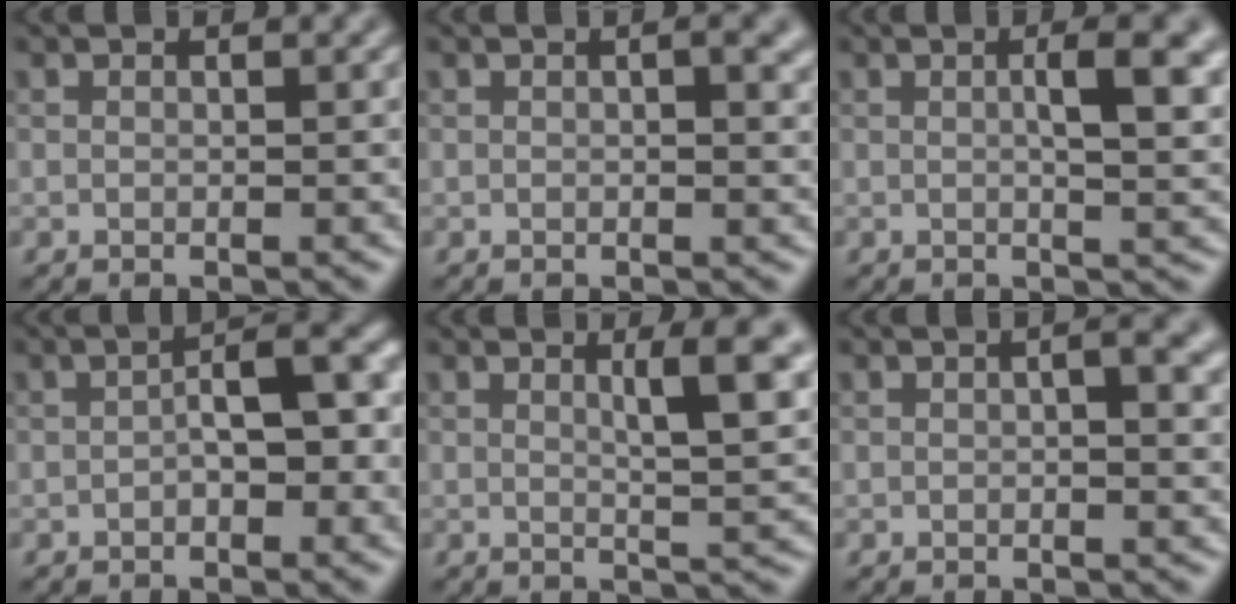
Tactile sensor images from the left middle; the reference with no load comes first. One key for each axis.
{"total": 2.4, "fx": 0.6, "fy": 0.7, "fz": 2.2, "tx": -0.026, "ty": 0.002, "tz": 0.008}
{"total": 5.3, "fx": 0.9, "fy": 1.4, "fz": 5.0, "tx": -0.062, "ty": 0.008, "tz": 0.013}
{"total": 4.5, "fx": -0.7, "fy": 1.8, "fz": 4.1, "tx": -0.064, "ty": 0.013, "tz": -0.018}
{"total": 5.4, "fx": 1.7, "fy": 1.1, "fz": 5.0, "tx": -0.060, "ty": 0.001, "tz": 0.025}
{"total": 3.0, "fx": 0.7, "fy": 0.9, "fz": 2.8, "tx": -0.038, "ty": 0.003, "tz": 0.008}